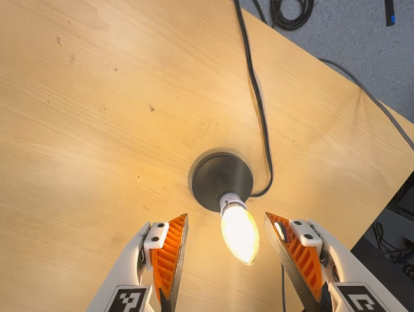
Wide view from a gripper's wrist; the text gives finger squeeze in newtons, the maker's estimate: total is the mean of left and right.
{"total": 0.0}